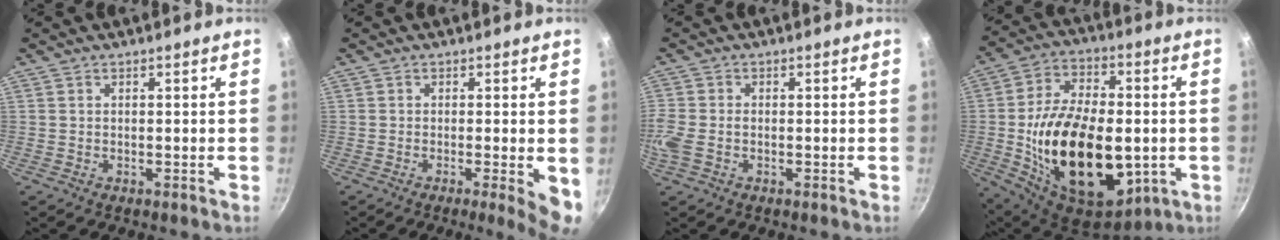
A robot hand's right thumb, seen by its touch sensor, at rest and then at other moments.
{"total": 6.2, "force": [-1.2, 1.0, 5.9], "torque": [-0.065, -0.005, -0.013]}
{"total": 4.7, "force": [-1.1, 3.1, 3.4], "torque": [-0.087, 0.002, -0.028]}
{"total": 28.5, "force": [-3.3, 17.0, 22.7], "torque": [-0.377, 0.005, -0.036]}